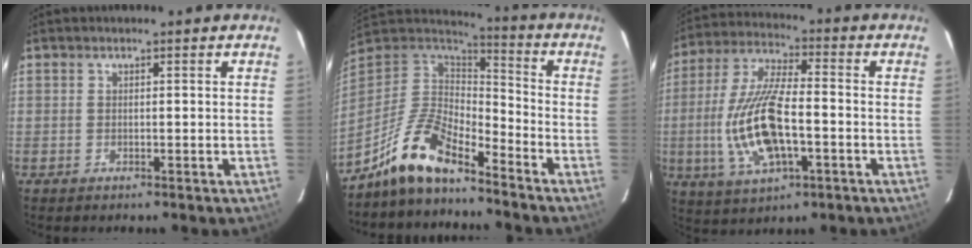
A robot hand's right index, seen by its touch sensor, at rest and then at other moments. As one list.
[{"total": 14.0, "force": [-10.8, 4.1, 7.8], "torque": [-0.173, 0.007, -0.215]}, {"total": 15.8, "force": [-3.4, 6.0, 14.2], "torque": [-0.300, -0.002, -0.059]}]